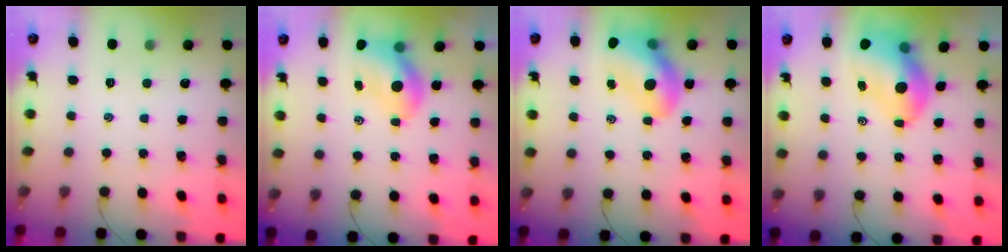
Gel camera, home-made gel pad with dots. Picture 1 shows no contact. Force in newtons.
{"total": 7.1, "press": 7.0, "slide": 0.9}
{"total": 12.7, "press": 12.1, "slide": 3.8}
{"total": 9.6, "press": 9.2, "slide": 2.6}